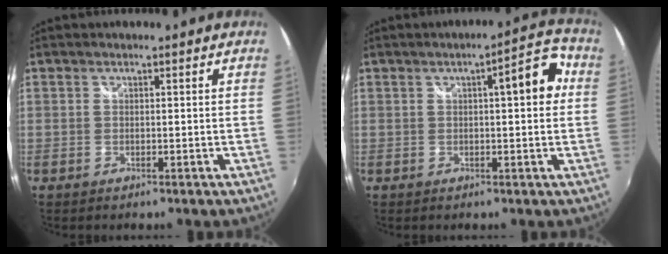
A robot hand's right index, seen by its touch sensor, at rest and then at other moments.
{"total": 6.9, "force": [1.3, 1.7, 6.6], "torque": [-0.085, 0.022, 0.022]}